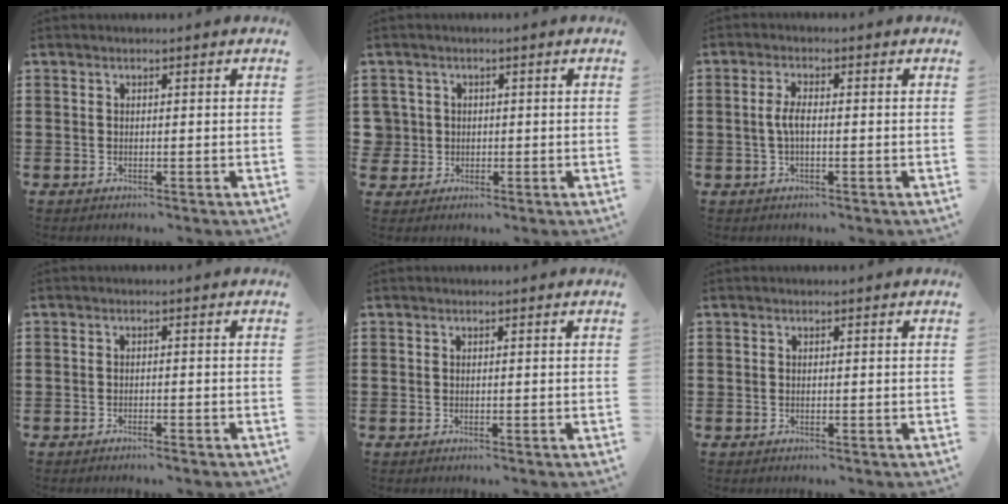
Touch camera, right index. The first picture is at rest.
{"total": 2.7, "force": [-0.2, 2.6, 0.3], "torque": [-0.027, 0.006, -0.010]}
{"total": 3.1, "force": [-0.3, 1.0, 2.9], "torque": [-0.069, -0.003, -0.012]}
{"total": 1.1, "force": [-1.0, 0.0, 0.3], "torque": [-0.008, 0.001, -0.021]}
{"total": 0.0}
{"total": 0.0}